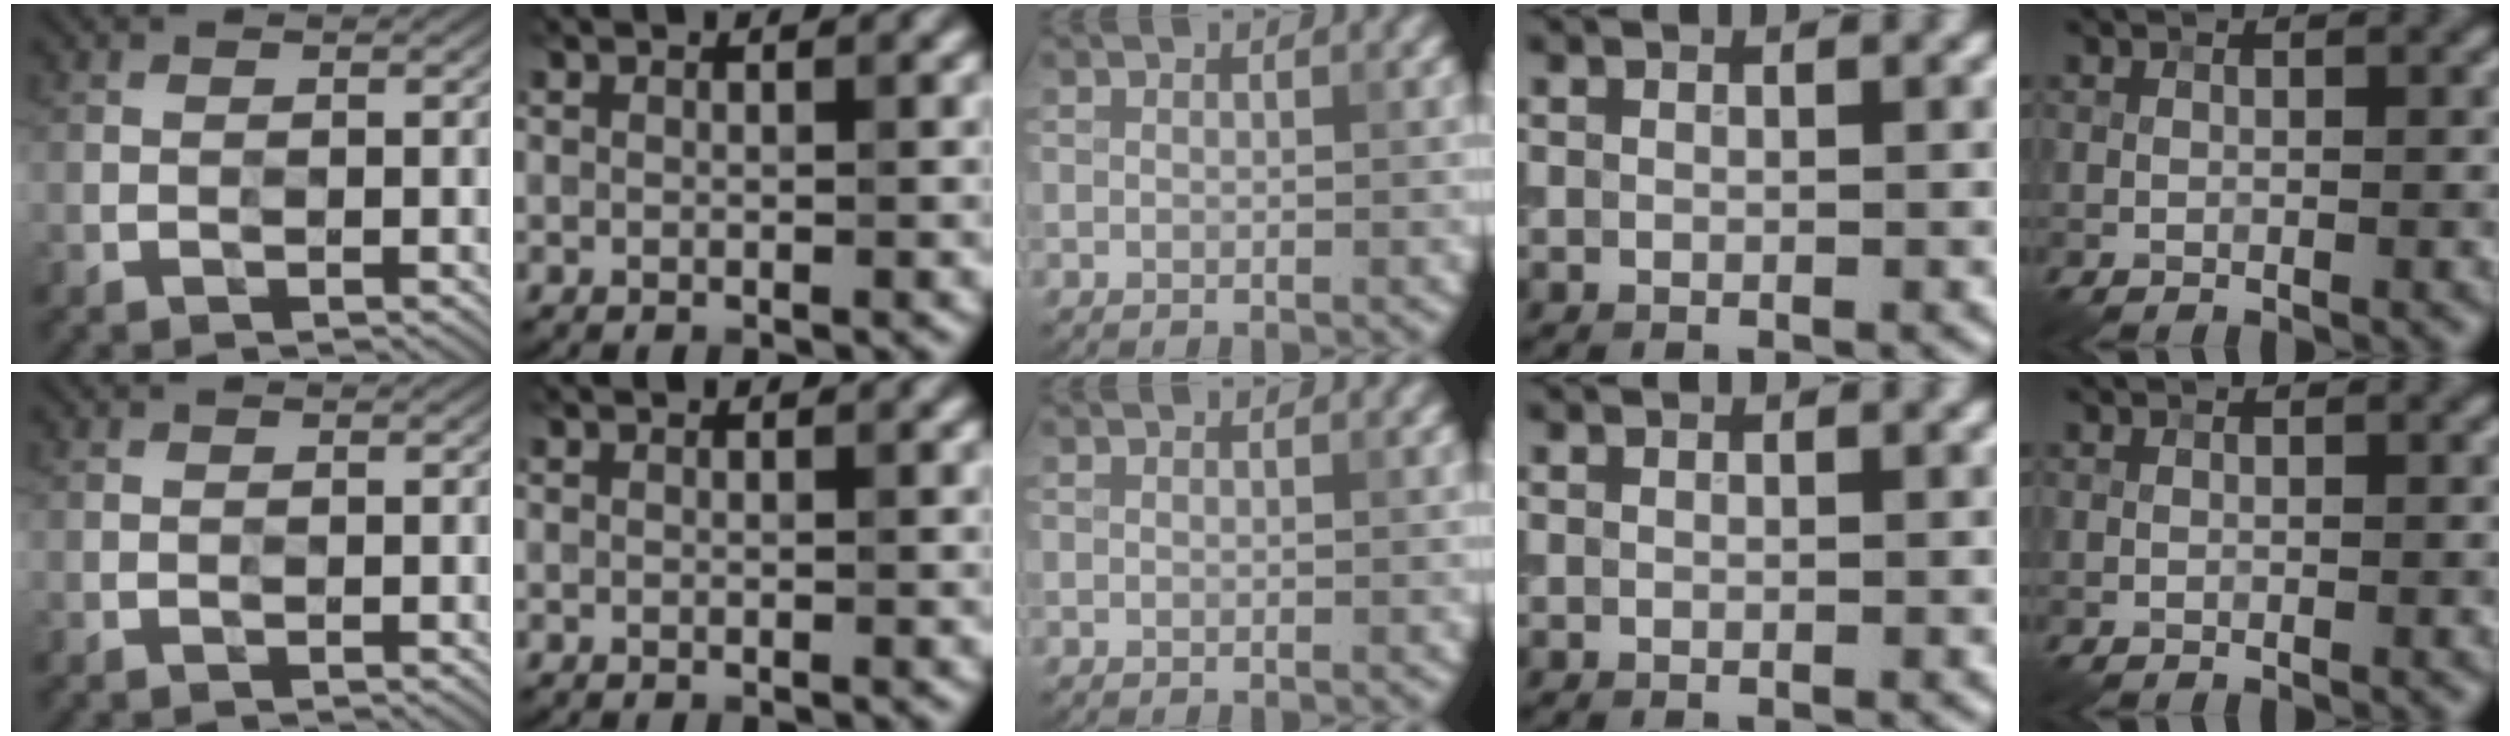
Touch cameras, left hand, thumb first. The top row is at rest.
{}